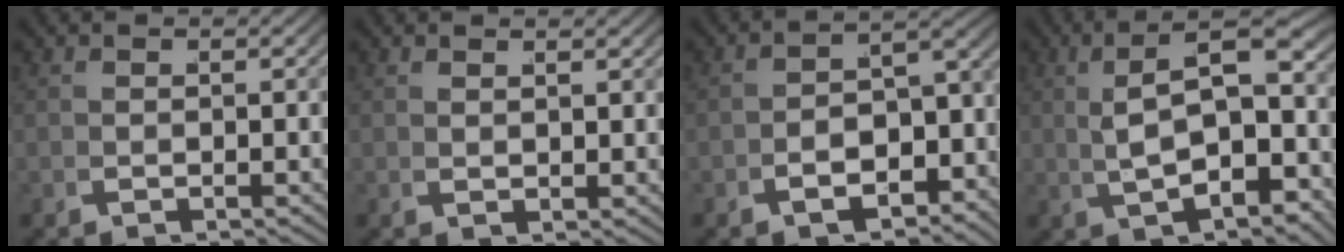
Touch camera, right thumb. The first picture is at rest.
{"total": 1.1, "force": [1.1, -0.1, 0.2], "torque": [0.001, 0.002, 0.023]}
{"total": 5.2, "force": [-3.0, 2.7, 3.2], "torque": [-0.049, -0.011, -0.038]}
{"total": 8.9, "force": [0.4, 4.6, 7.6], "torque": [-0.120, 0.001, 0.014]}